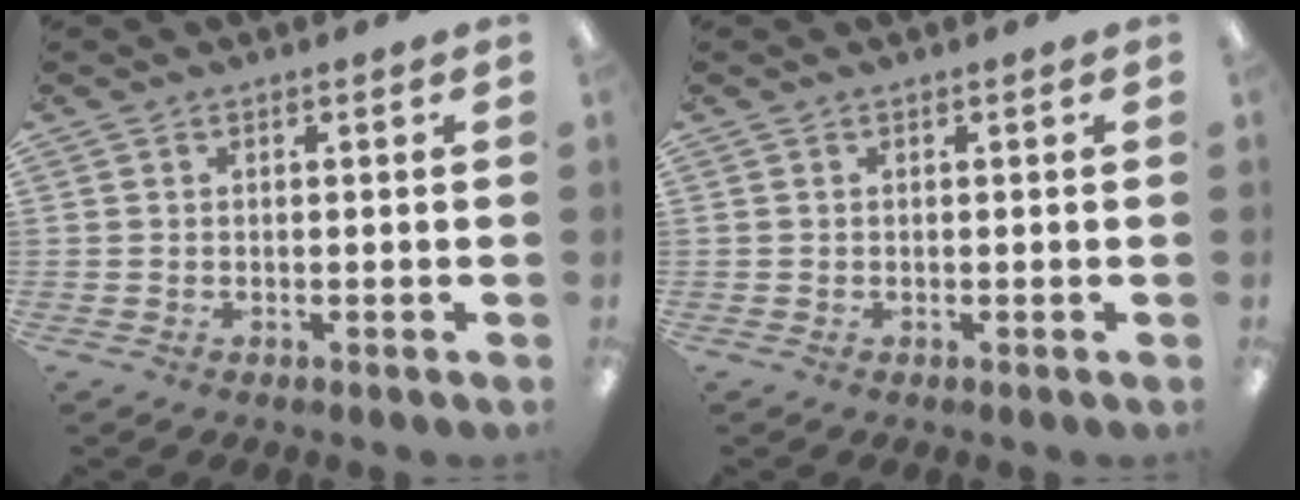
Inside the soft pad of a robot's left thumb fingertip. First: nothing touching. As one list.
[{"total": 0.0}]